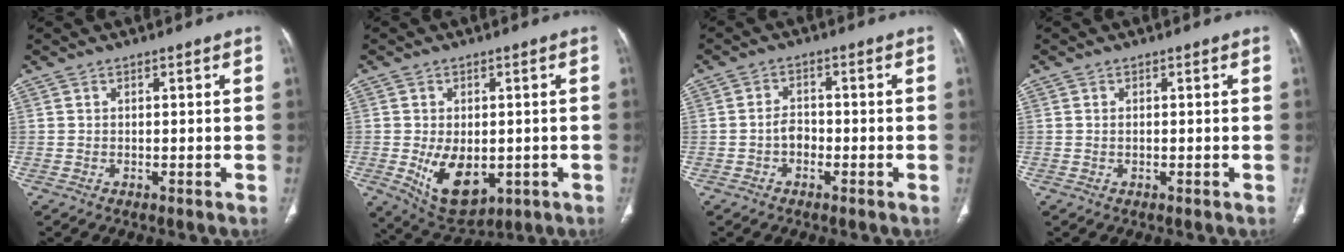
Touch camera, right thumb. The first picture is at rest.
{"total": 10.7, "force": [-2.1, 6.7, 8.1], "torque": [-0.110, -0.010, -0.012]}
{"total": 2.9, "force": [-1.1, 2.1, 1.7], "torque": [-0.017, 0.014, -0.023]}
{"total": 0.5, "force": [0.0, 0.2, 0.4], "torque": [-0.011, 0.000, 0.001]}